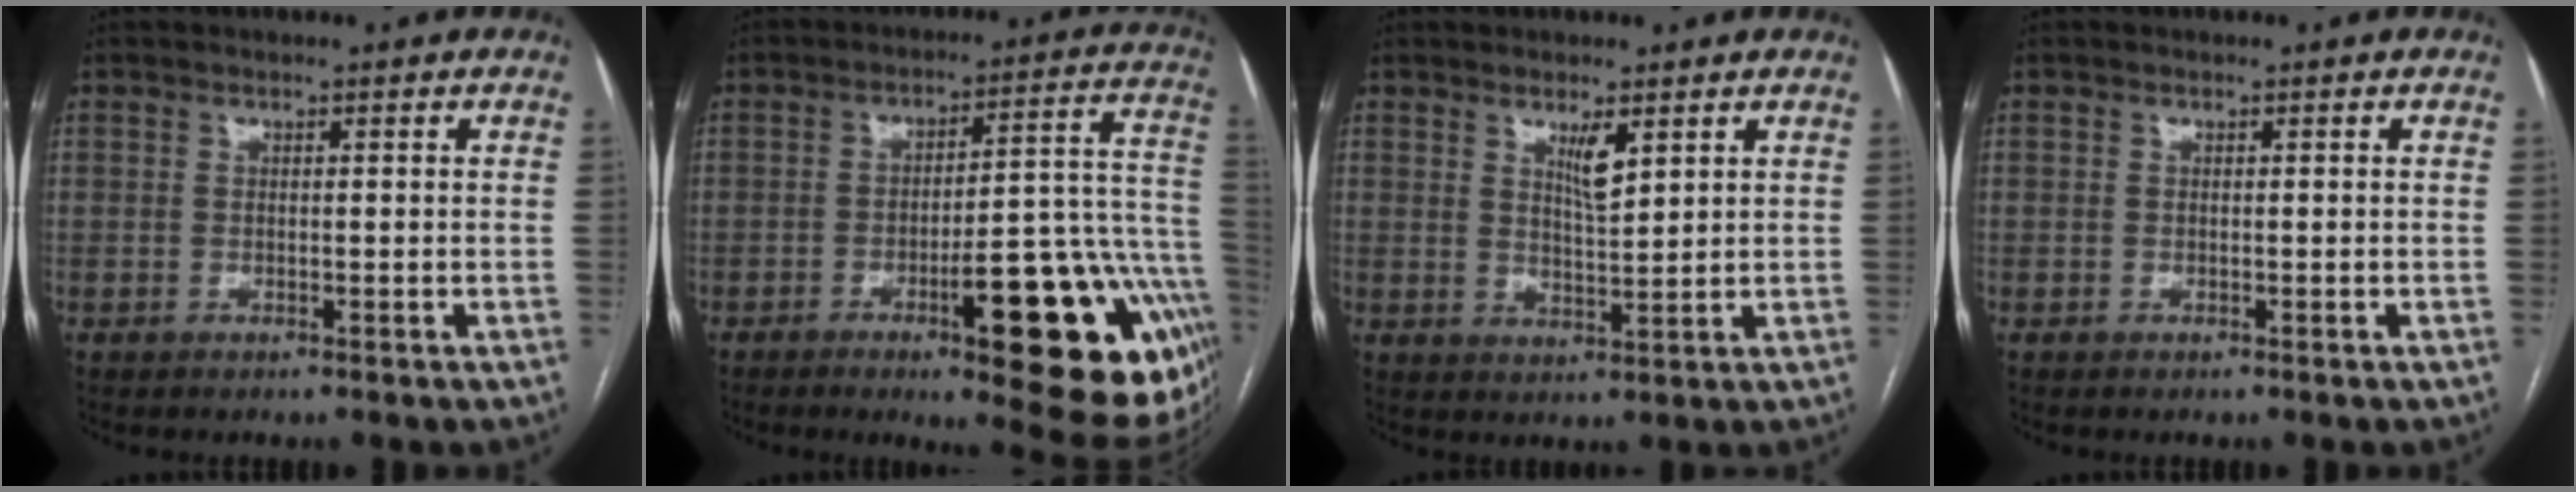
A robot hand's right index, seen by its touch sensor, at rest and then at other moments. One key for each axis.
{"total": 23.8, "fx": -9.3, "fy": 5.0, "fz": 21.3, "tx": -0.169, "ty": 0.023, "tz": -0.113}
{"total": 3.7, "fx": 2.1, "fy": 0.6, "fz": 3.0, "tx": -0.056, "ty": -0.007, "tz": 0.040}
{"total": 0.0}